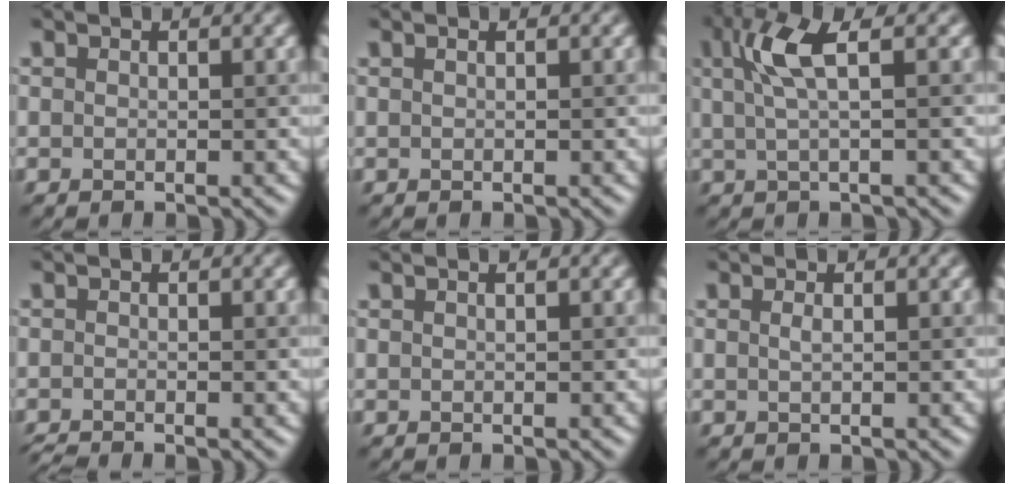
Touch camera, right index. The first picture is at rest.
{"total": 0.6, "force": [0.3, 0.3, 0.5], "torque": [-0.003, 0.004, 0.000]}
{"total": 3.9, "force": [1.2, 0.7, 3.6], "torque": [-0.073, 0.011, 0.029]}
{"total": 1.4, "force": [-1.3, 0.0, 0.2], "torque": [-0.001, -0.004, -0.022]}
{"total": 0.6, "force": [0.3, 0.2, 0.5], "torque": [-0.002, 0.005, -0.001]}
{"total": 0.7, "force": [0.2, 0.2, 0.6], "torque": [-0.008, 0.010, 0.005]}